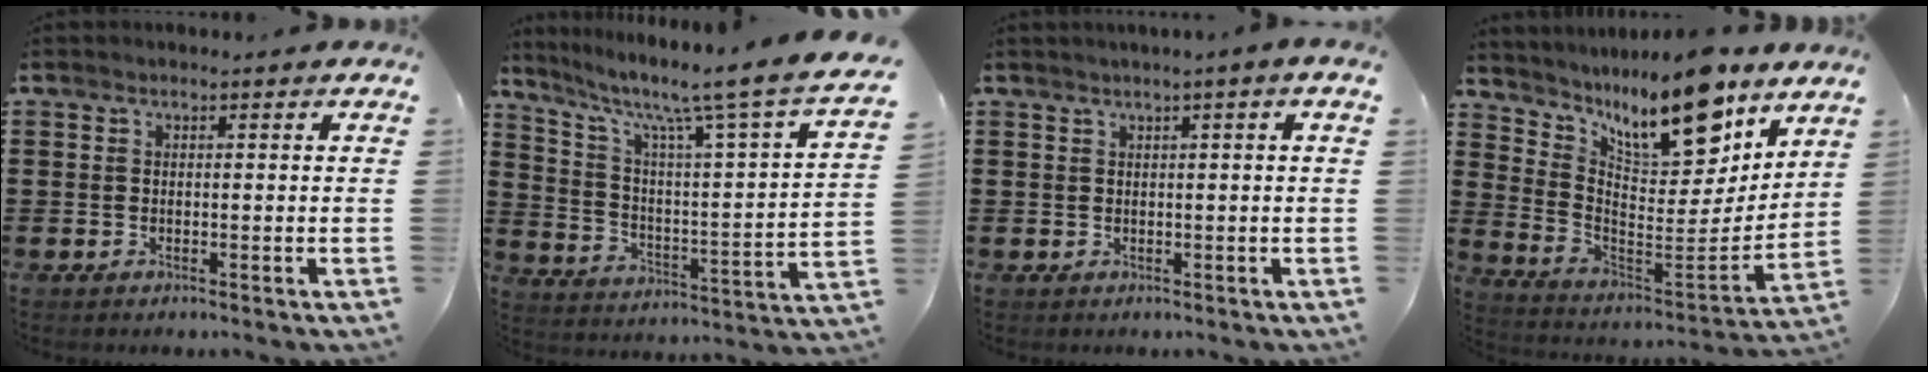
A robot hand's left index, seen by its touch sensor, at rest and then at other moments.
{"total": 8.8, "force": [6.9, 0.0, 5.4], "torque": [-0.109, -0.064, 0.097]}
{"total": 0.6, "force": [0.0, -0.2, 0.6], "torque": [-0.010, -0.004, 0.001]}
{"total": 13.7, "force": [10.5, 3.5, 8.1], "torque": [-0.157, -0.064, 0.181]}